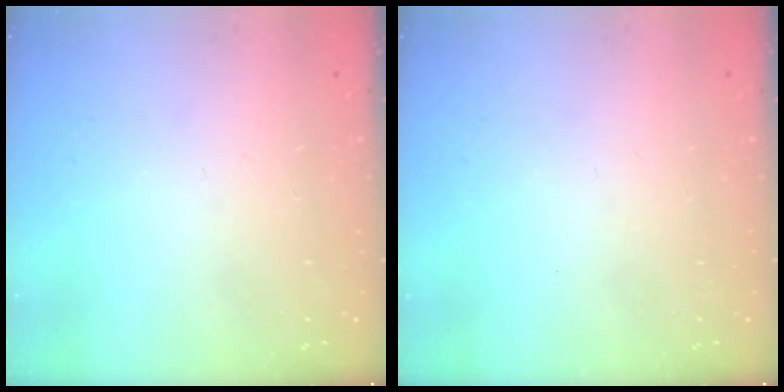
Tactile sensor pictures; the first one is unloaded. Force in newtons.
{"total": 0.0}